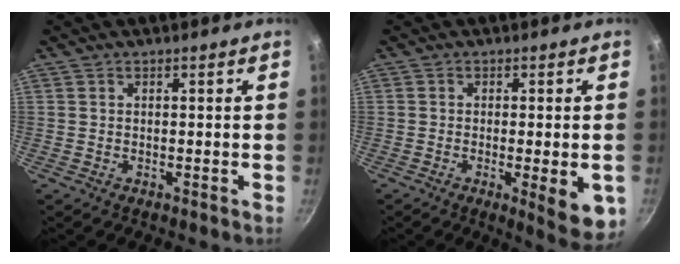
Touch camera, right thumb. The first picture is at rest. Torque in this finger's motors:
{"motor_torque": [-0.10, 0.53, 0.04, 0.01, 0.06]}